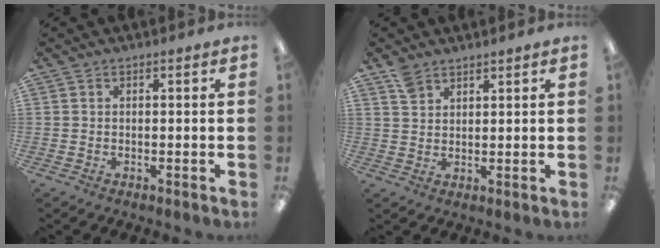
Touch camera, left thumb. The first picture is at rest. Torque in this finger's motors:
{"motor_torque": [-0.14, -0.33, 0.45, -0.25, -0.01]}